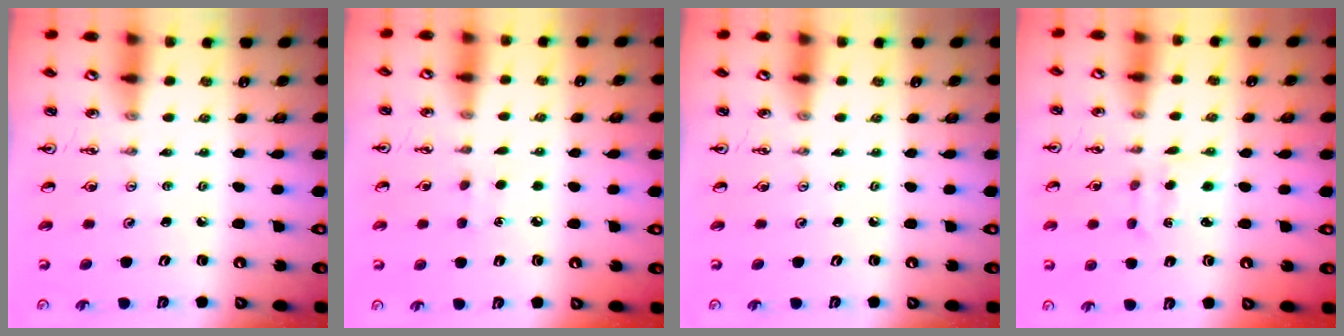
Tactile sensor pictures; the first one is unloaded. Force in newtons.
{"total": 5.5, "press": 5.5, "slide": 0.6}
{"total": 0.0}
{"total": 1.9, "press": 1.8, "slide": 0.6}